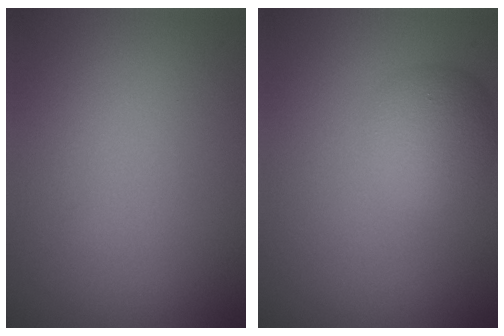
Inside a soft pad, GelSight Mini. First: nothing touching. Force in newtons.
{"total": 3.5, "press": 3.5, "slide": 0.1}